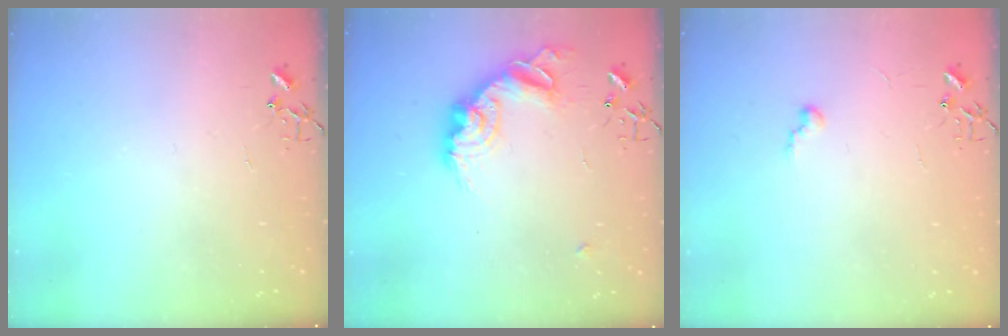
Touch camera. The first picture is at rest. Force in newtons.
{"total": 16.1, "press": 16.1, "slide": 1.0}
{"total": 5.7, "press": 5.7, "slide": 0.5}